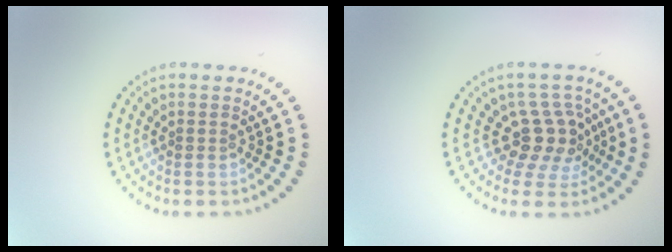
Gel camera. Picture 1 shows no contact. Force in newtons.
{"total": 3.7, "press": 3.0, "slide": 2.0}